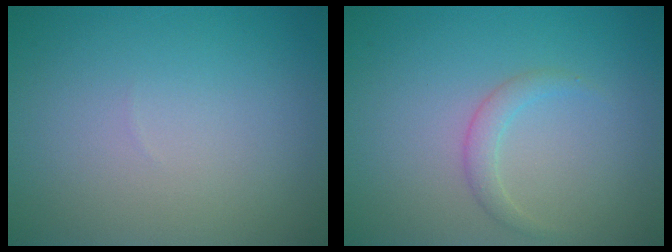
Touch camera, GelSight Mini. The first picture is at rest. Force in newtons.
{"total": 1.4, "press": 1.4, "slide": 0.0}